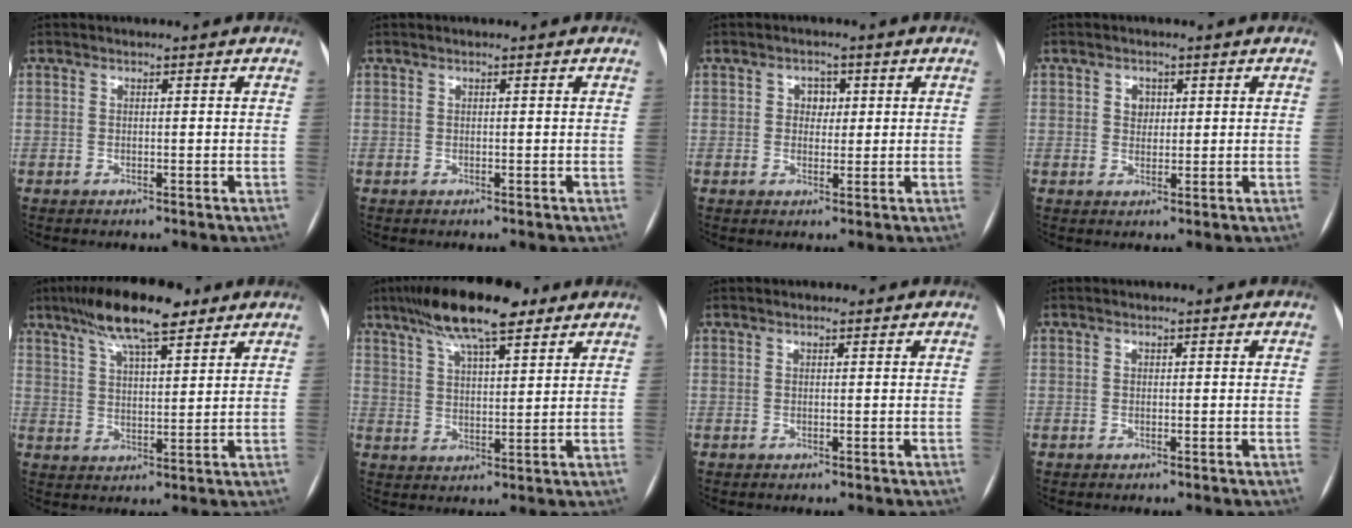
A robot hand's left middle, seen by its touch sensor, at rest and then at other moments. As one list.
[{"total": 0.0}, {"total": 2.5, "force": [0.6, 1.9, 1.4], "torque": [-0.018, 0.005, 0.009]}, {"total": 2.1, "force": [0.7, 1.7, 1.0], "torque": [-0.015, 0.004, 0.011]}, {"total": 12.3, "force": [8.5, 2.8, 8.4], "torque": [-0.152, 0.021, 0.146]}, {"total": 13.5, "force": [9.3, 3.1, 9.3], "torque": [-0.170, 0.027, 0.161]}, {"total": 0.7, "force": [0.6, 0.3, 0.4], "torque": [-0.012, 0.007, 0.008]}, {"total": 0.0}]